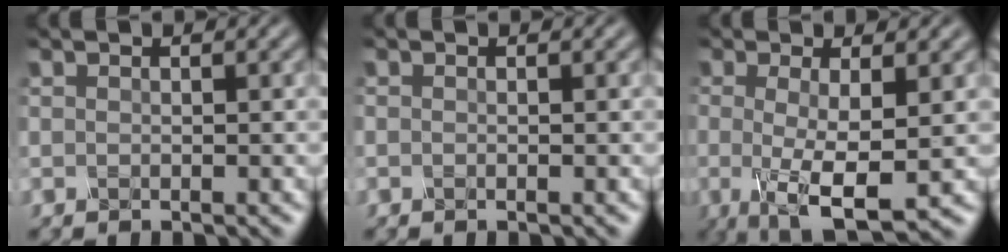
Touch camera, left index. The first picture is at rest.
{"total": 0.0}
{"total": 5.8, "force": [-1.1, 1.4, 5.5], "torque": [-0.093, -0.014, -0.021]}